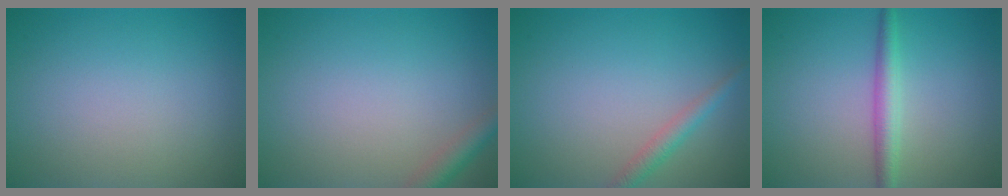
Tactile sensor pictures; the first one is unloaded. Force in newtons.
{"total": 2.2, "press": 2.2, "slide": 0.2}
{"total": 1.8, "press": 1.8, "slide": 0.1}
{"total": 2.5, "press": 2.5, "slide": 0.0}